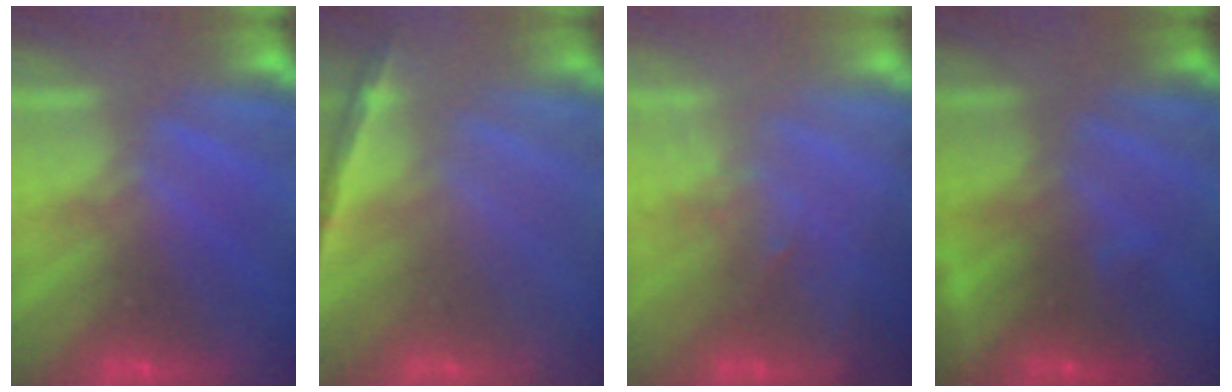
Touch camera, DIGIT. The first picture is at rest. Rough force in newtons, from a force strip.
{"total": 1.7}
{"total": 2.7}
{"total": 2.7}